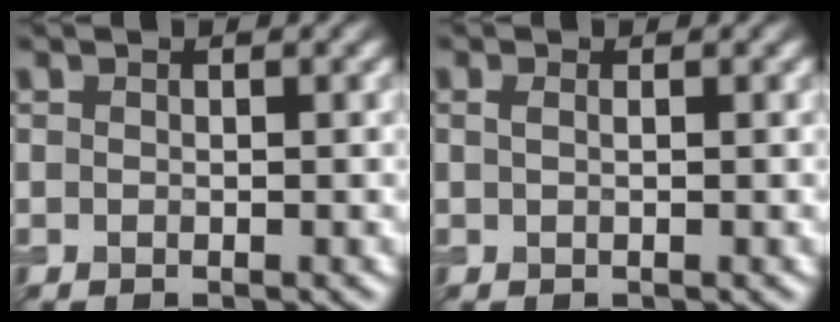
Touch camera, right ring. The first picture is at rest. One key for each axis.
{"total": 0.8, "fx": 0.4, "fy": 0.3, "fz": 0.6, "tx": -0.011, "ty": -0.004, "tz": 0.004}